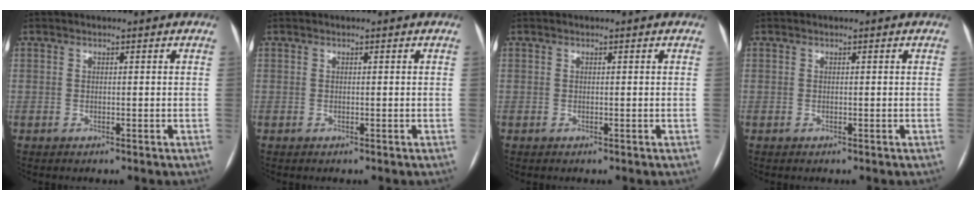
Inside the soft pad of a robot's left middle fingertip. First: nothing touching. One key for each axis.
{"total": 0.0}
{"total": 0.0}
{"total": 0.0}